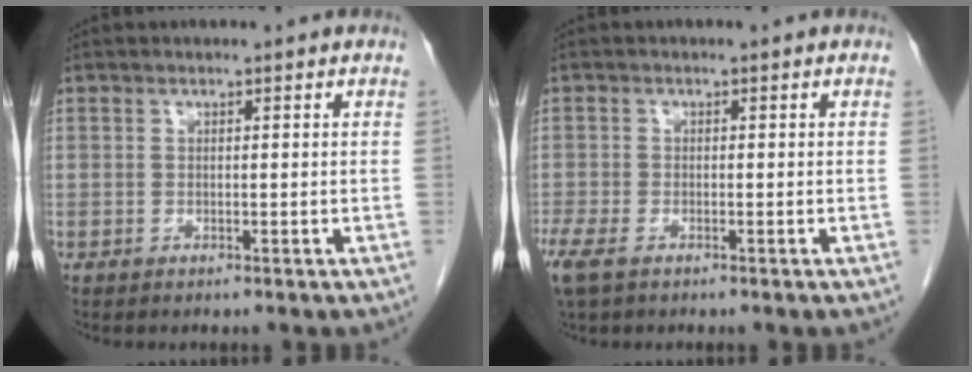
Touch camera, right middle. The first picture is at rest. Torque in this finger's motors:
{"motor_torque": [0.74, -1.40, 0.33, 0.11]}